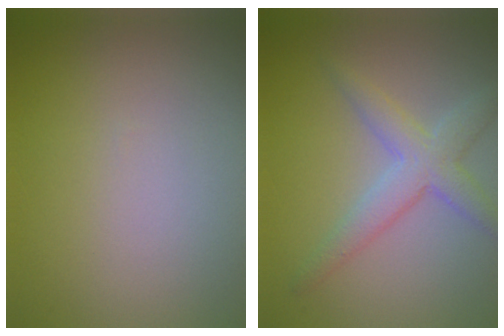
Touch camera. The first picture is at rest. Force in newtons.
{"total": 3.6, "press": 3.6, "slide": 0.2}